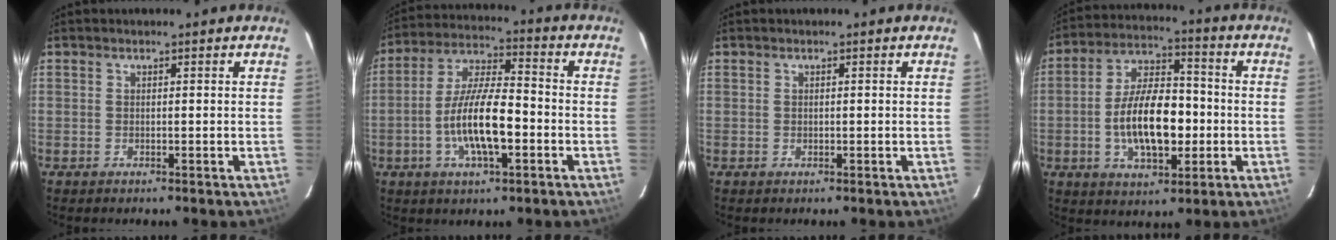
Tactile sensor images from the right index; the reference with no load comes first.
{"total": 13.0, "force": [-3.8, 3.9, 11.8], "torque": [-0.235, -0.001, -0.069]}
{"total": 0.5, "force": [0.1, 0.4, 0.3], "torque": [-0.006, 0.001, 0.002]}
{"total": 14.7, "force": [-2.6, 7.1, 12.6], "torque": [-0.237, 0.011, -0.039]}